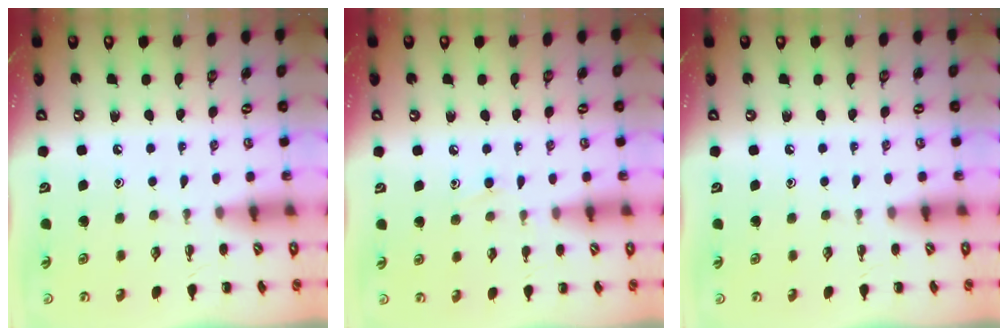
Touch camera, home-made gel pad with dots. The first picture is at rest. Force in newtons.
{"total": 7.7, "press": 7.3, "slide": 2.4}
{"total": 0.0}